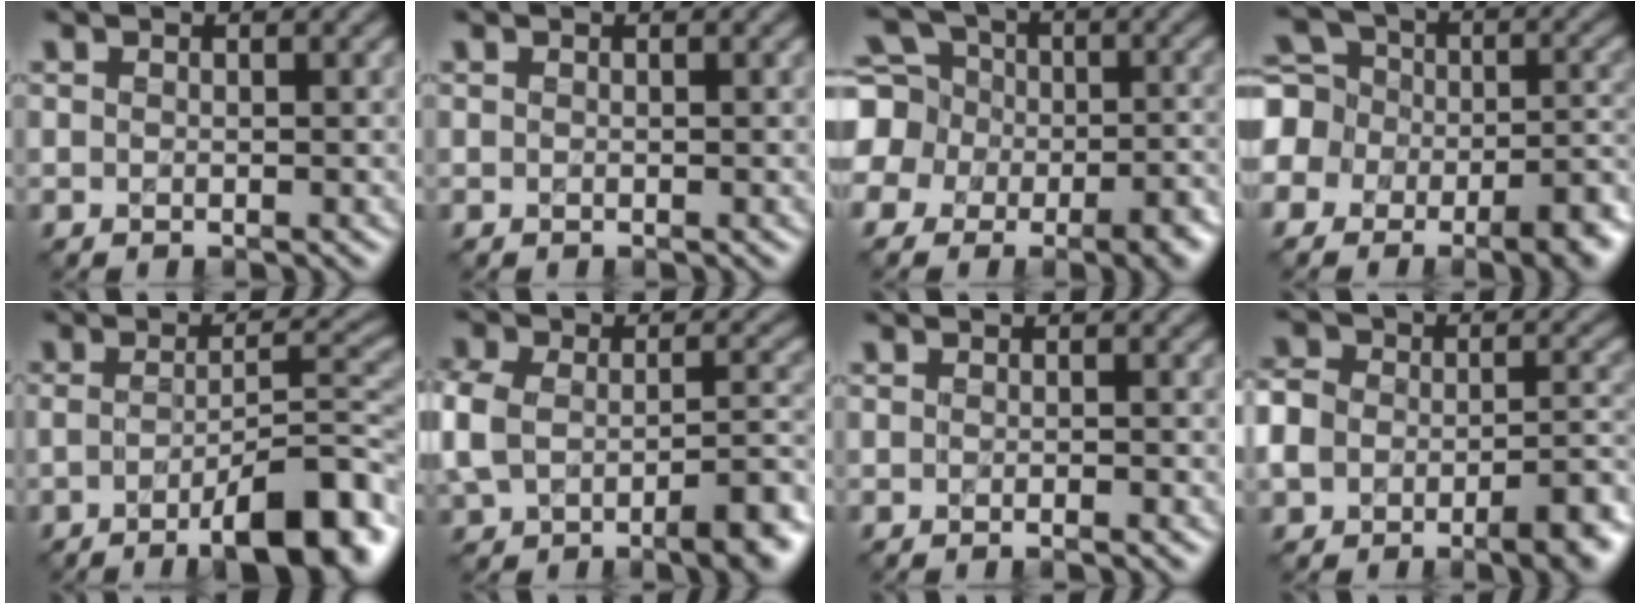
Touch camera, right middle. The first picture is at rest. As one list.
[{"total": 0.0}, {"total": 14.1, "force": [-3.5, 12.5, 5.6], "torque": [-0.131, -0.009, -0.086]}, {"total": 13.4, "force": [-5.9, 10.7, 5.5], "torque": [-0.106, -0.018, -0.119]}, {"total": 8.4, "force": [-4.2, 1.9, 6.9], "torque": [-0.094, 0.002, -0.067]}, {"total": 8.3, "force": [-3.2, 4.8, 6.0], "torque": [-0.117, -0.013, -0.057]}, {"total": 0.8, "force": [-0.7, 0.0, 0.4], "torque": [-0.007, -0.001, -0.013]}, {"total": 8.6, "force": [-4.4, 5.4, 5.0], "torque": [-0.080, -0.013, -0.082]}]